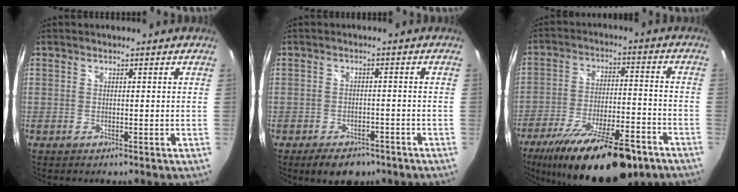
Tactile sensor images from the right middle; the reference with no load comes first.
{"total": 6.9, "force": [-5.0, 3.5, 3.1], "torque": [-0.067, -0.002, -0.068]}
{"total": 22.7, "force": [-16.2, 6.8, 14.4], "torque": [-0.254, -0.035, -0.241]}